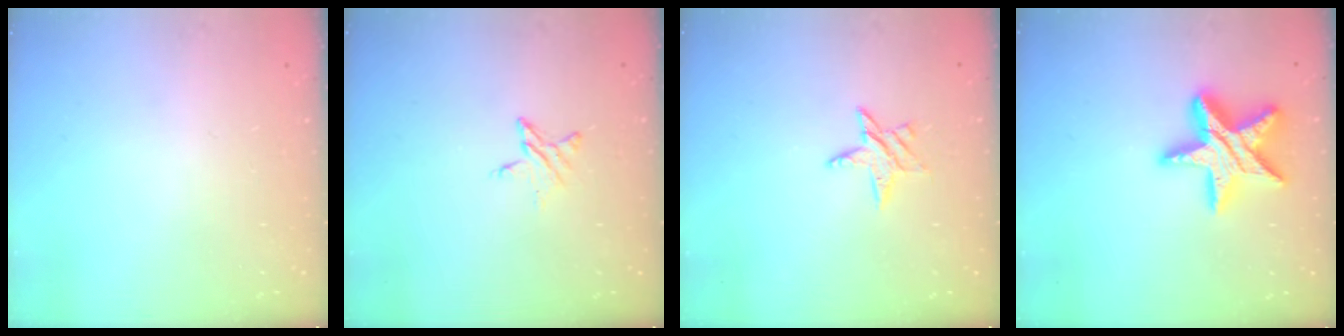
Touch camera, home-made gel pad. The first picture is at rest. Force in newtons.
{"total": 5.0, "press": 5.0, "slide": 0.6}
{"total": 5.3, "press": 5.2, "slide": 0.6}
{"total": 17.0, "press": 17.0, "slide": 1.3}